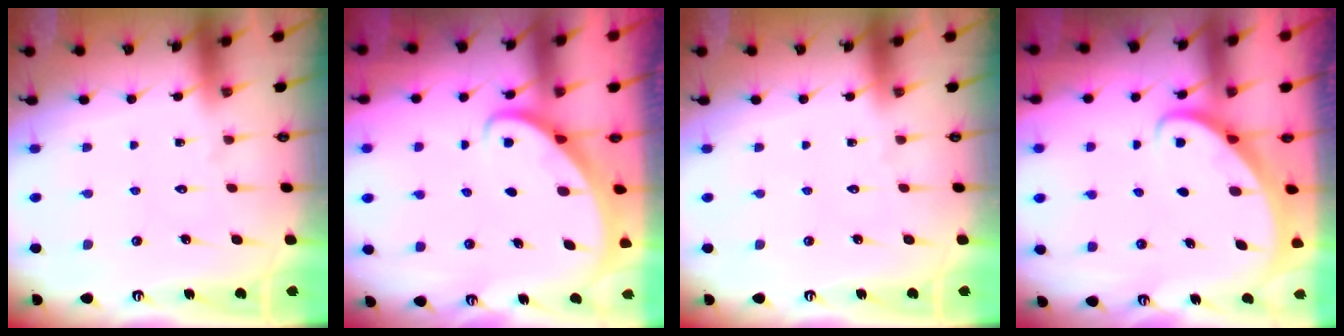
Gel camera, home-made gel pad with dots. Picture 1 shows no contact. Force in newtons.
{"total": 2.5, "press": 2.5, "slide": 0.3}
{"total": 0.0}
{"total": 2.3, "press": 2.3, "slide": 0.3}